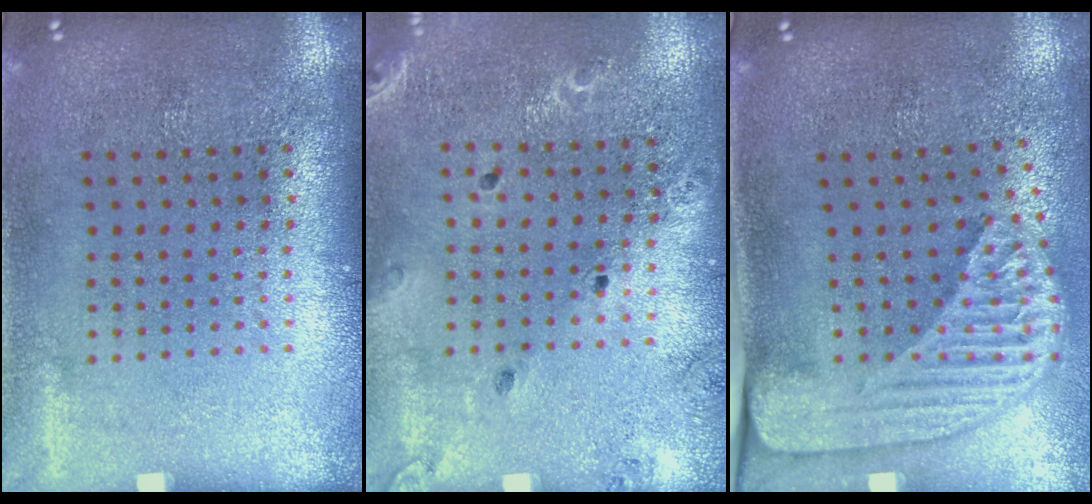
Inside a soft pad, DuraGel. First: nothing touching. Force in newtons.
{"total": 1.4, "press": 1.4, "slide": 0.1}
{"total": 2.4, "press": 1.7, "slide": 1.6}